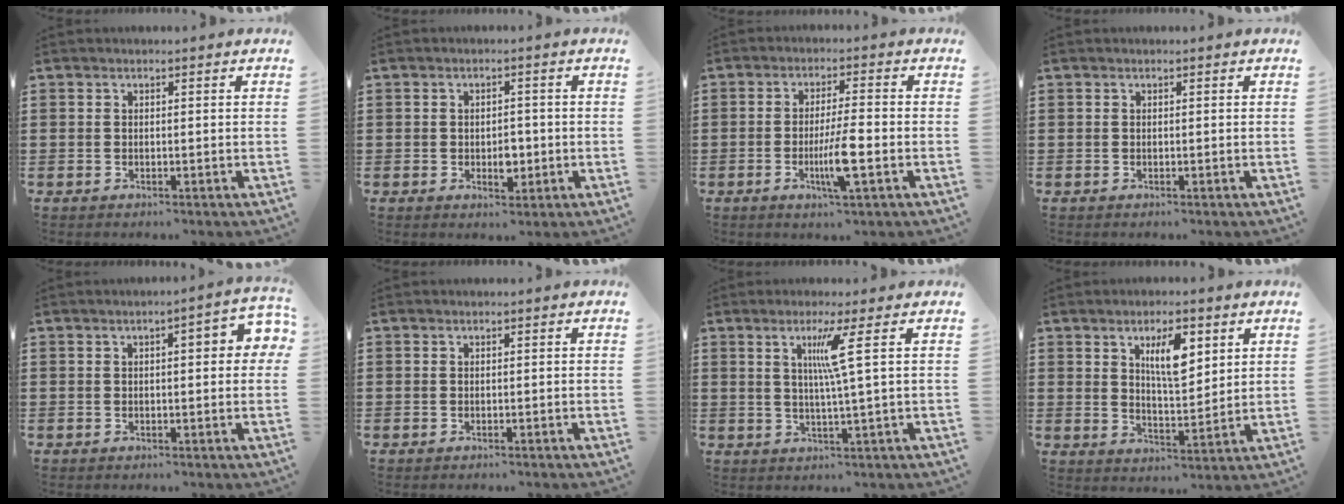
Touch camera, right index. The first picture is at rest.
{"total": 3.2, "force": [-0.7, 1.8, 2.5], "torque": [-0.040, -0.003, -0.013]}
{"total": 6.6, "force": [-1.9, 0.5, 6.2], "torque": [-0.125, -0.015, -0.039]}
{"total": 0.0}
{"total": 3.8, "force": [0.4, 0.9, 3.7], "torque": [-0.051, 0.001, -0.001]}
{"total": 0.0}
{"total": 5.6, "force": [1.5, -1.0, 5.3], "torque": [-0.105, -0.007, 0.019]}
{"total": 6.8, "force": [3.0, 2.4, 5.6], "torque": [-0.101, 0.000, 0.047]}